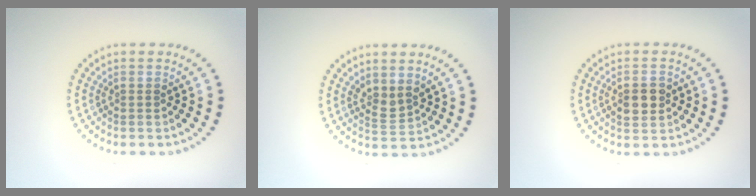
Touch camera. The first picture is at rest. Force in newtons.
{"total": 1.8, "press": 1.4, "slide": 1.2}
{"total": 2.8, "press": 2.8, "slide": 0.1}